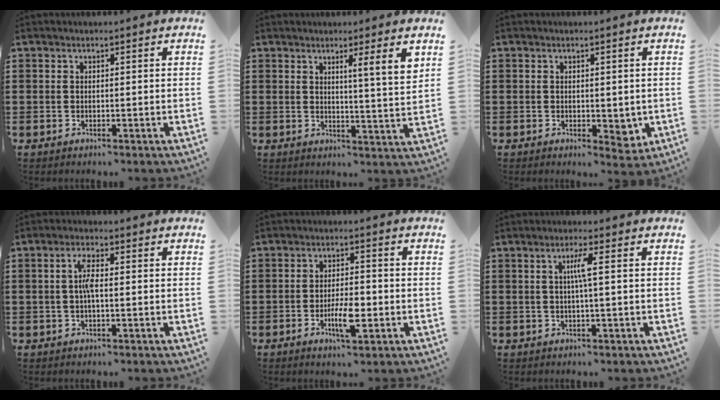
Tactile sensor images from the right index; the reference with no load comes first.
{"total": 4.6, "force": [2.6, -0.6, 3.8], "torque": [-0.072, -0.008, 0.040]}
{"total": 2.3, "force": [0.1, 1.7, 1.6], "torque": [-0.024, 0.002, 0.002]}
{"total": 3.3, "force": [-0.2, 0.9, 3.2], "torque": [-0.067, -0.001, -0.007]}
{"total": 5.6, "force": [-1.9, 1.7, 5.0], "torque": [-0.096, 0.000, -0.035]}
{"total": 3.1, "force": [0.3, -0.2, 3.0], "torque": [-0.059, -0.003, 0.000]}